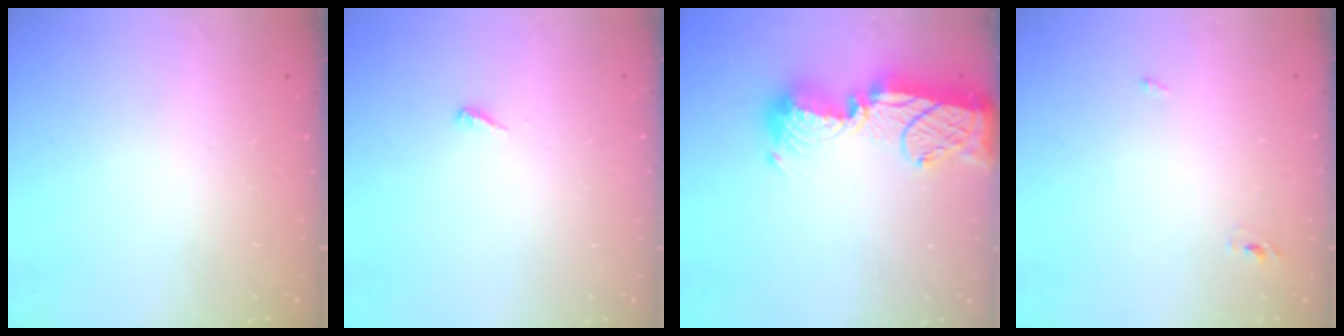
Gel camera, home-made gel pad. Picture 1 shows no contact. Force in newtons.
{"total": 3.2, "press": 3.2, "slide": 0.2}
{"total": 17.8, "press": 17.8, "slide": 1.2}
{"total": 2.3, "press": 2.1, "slide": 1.0}